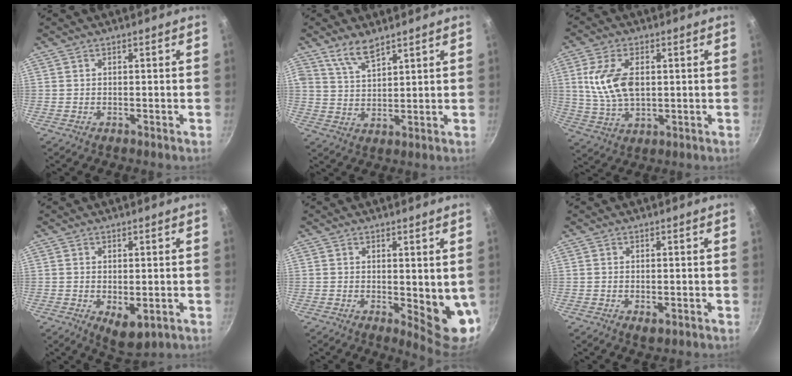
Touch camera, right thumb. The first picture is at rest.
{"total": 5.5, "force": [4.2, 1.9, 3.0], "torque": [-0.053, -0.025, 0.088]}
{"total": 11.1, "force": [1.8, 6.4, 8.9], "torque": [-0.163, -0.009, 0.035]}
{"total": 5.4, "force": [-1.0, 2.8, 4.5], "torque": [-0.058, -0.013, -0.005]}
{"total": 8.5, "force": [0.4, 3.0, 8.0], "torque": [-0.087, -0.022, 0.012]}
{"total": 2.6, "force": [-0.6, 1.3, 2.1], "torque": [-0.033, -0.009, -0.006]}